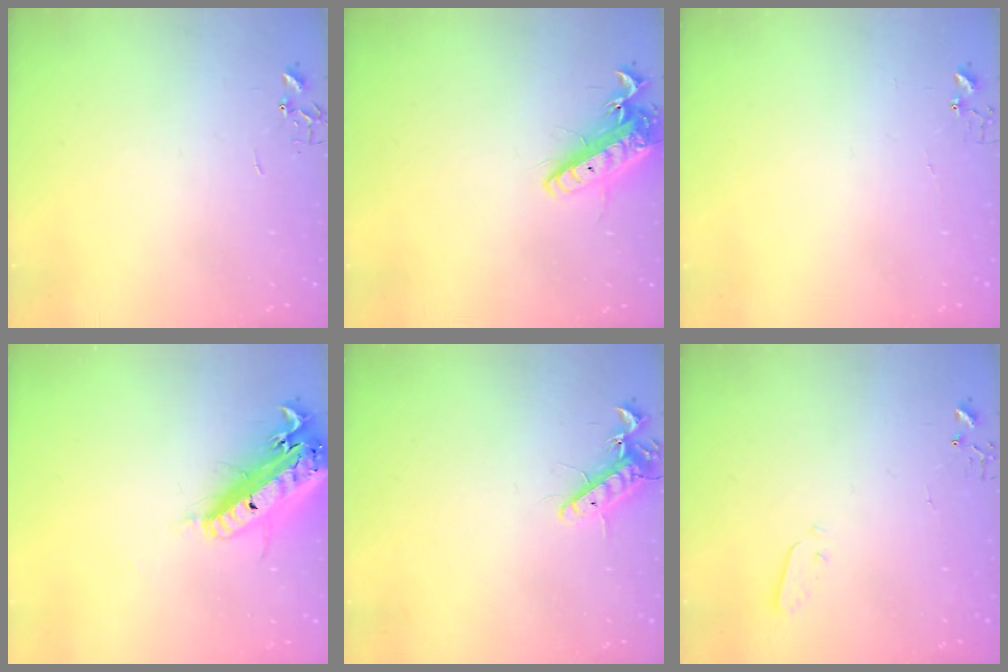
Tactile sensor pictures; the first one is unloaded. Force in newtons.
{"total": 13.9, "press": 13.7, "slide": 2.5}
{"total": 3.6, "press": 3.6, "slide": 0.3}
{"total": 21.6, "press": 21.0, "slide": 5.0}
{"total": 11.3, "press": 11.2, "slide": 1.5}
{"total": 2.5, "press": 2.5, "slide": 0.4}